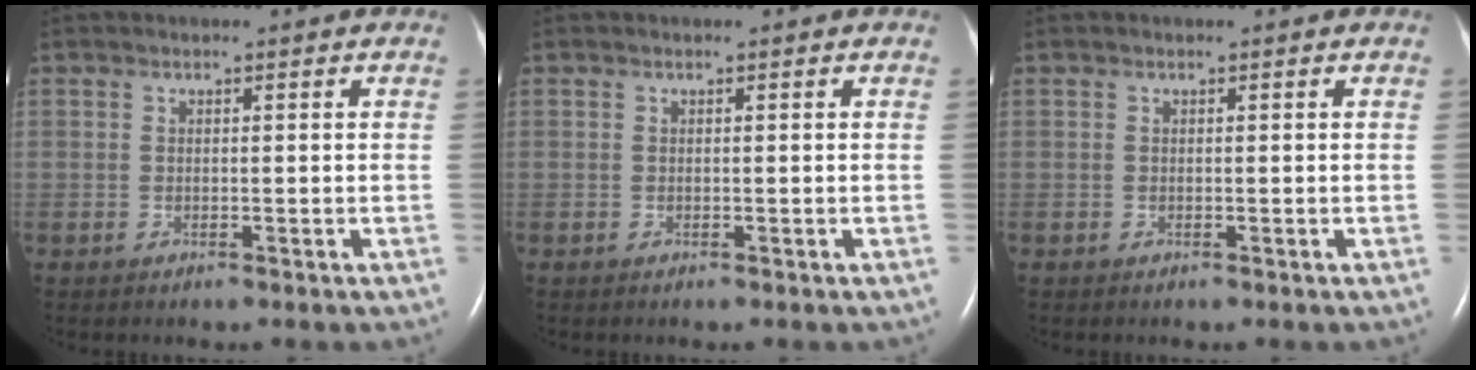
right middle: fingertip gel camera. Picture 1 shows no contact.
{"total": 0.0}
{"total": 0.0}